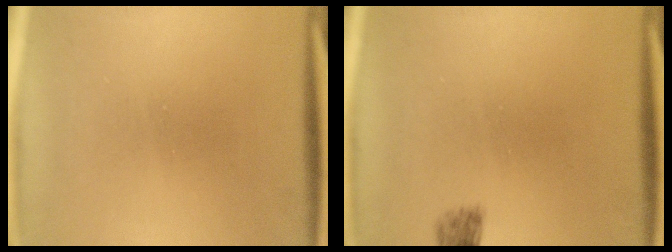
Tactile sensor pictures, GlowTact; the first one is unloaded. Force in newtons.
{"total": 1.2}